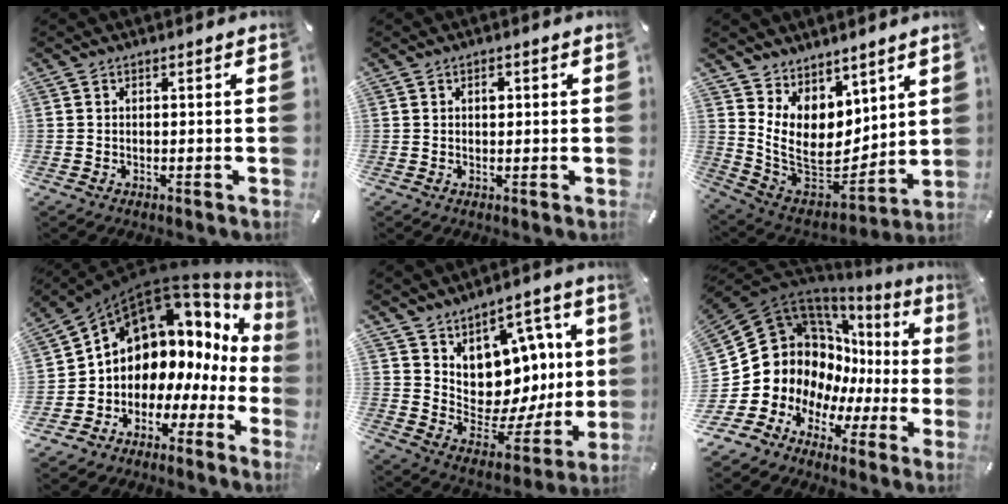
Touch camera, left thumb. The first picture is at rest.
{"total": 1.4, "force": [0.3, 0.9, 1.0], "torque": [-0.004, -0.002, 0.001]}
{"total": 13.1, "force": [5.7, 9.9, 6.5], "torque": [-0.134, -0.076, 0.118]}
{"total": 8.5, "force": [3.6, 7.3, 2.4], "torque": [-0.056, -0.053, 0.068]}
{"total": 10.3, "force": [4.3, 8.7, 3.4], "torque": [-0.041, -0.076, 0.085]}
{"total": 15.8, "force": [3.6, 14.2, 6.0], "torque": [-0.129, -0.071, 0.098]}